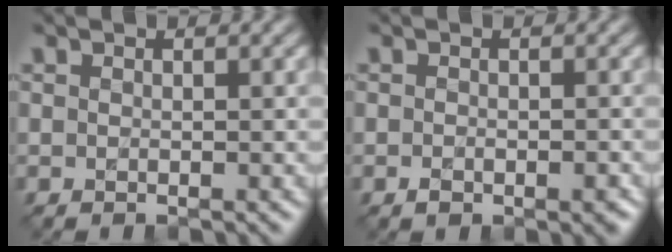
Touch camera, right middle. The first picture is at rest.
{"total": 1.9, "force": [-1.0, 0.9, 1.4], "torque": [-0.021, -0.001, -0.014]}